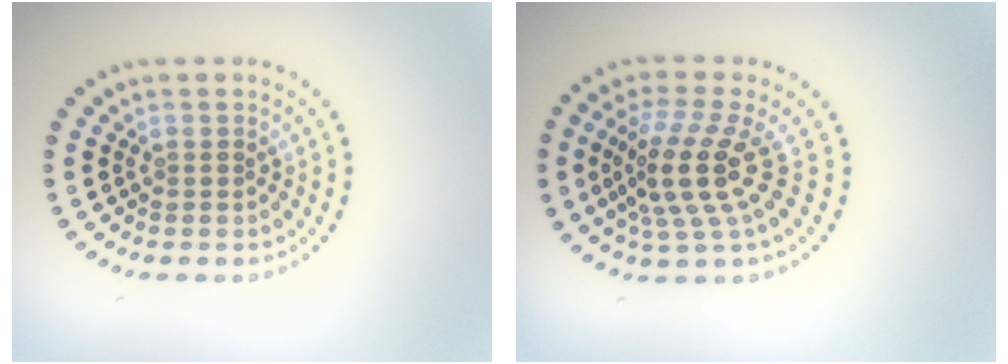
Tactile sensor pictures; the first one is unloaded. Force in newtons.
{"total": 4.6, "press": 3.4, "slide": 3.1}